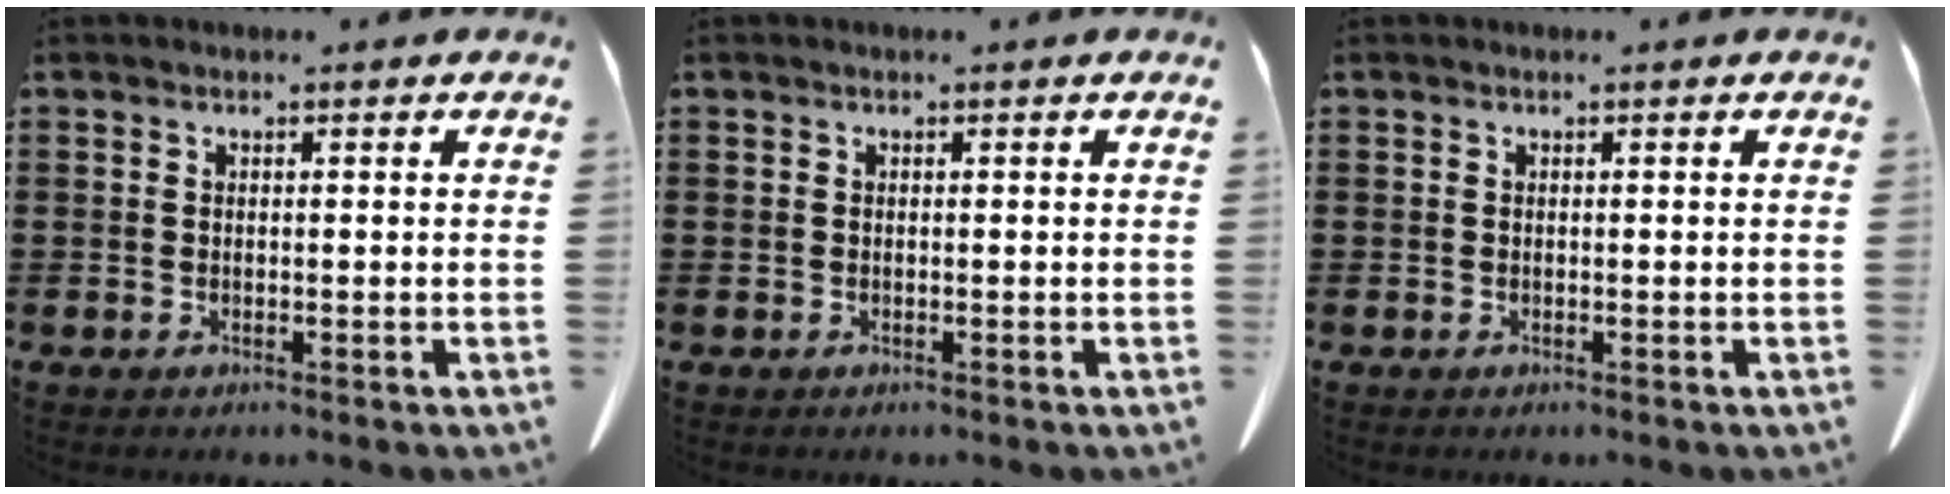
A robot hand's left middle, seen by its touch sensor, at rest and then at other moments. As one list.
[{"total": 0.0}, {"total": 0.0}]